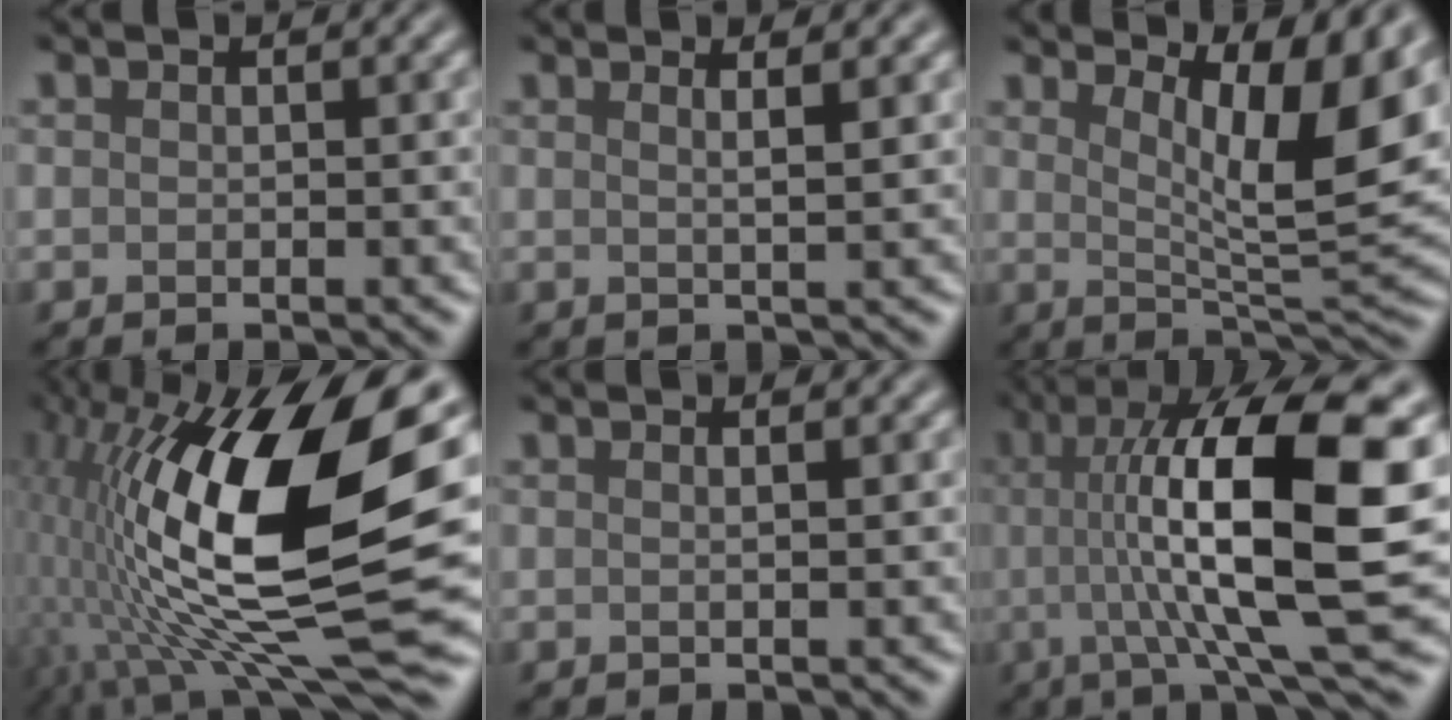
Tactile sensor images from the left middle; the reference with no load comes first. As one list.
[{"total": 2.6, "force": [1.2, 0.9, 2.1], "torque": [-0.019, 0.015, -0.010]}, {"total": 9.7, "force": [3.5, 2.4, 8.8], "torque": [-0.133, -0.001, 0.064]}, {"total": 19.3, "force": [1.5, 8.5, 17.3], "torque": [-0.330, 0.005, 0.022]}, {"total": 1.1, "force": [0.4, 0.5, 0.9], "torque": [-0.006, 0.005, -0.008]}, {"total": 14.8, "force": [1.7, 3.6, 14.2], "torque": [-0.199, 0.011, 0.025]}]